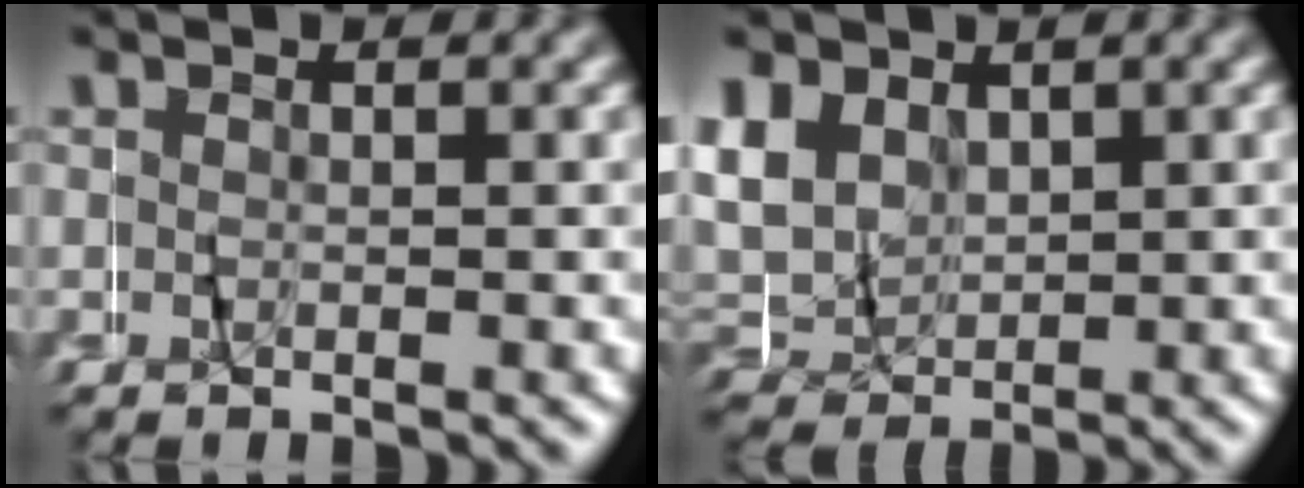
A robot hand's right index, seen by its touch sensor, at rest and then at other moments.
{"total": 9.1, "force": [2.1, 8.1, 3.4], "torque": [-0.095, 0.004, 0.028]}